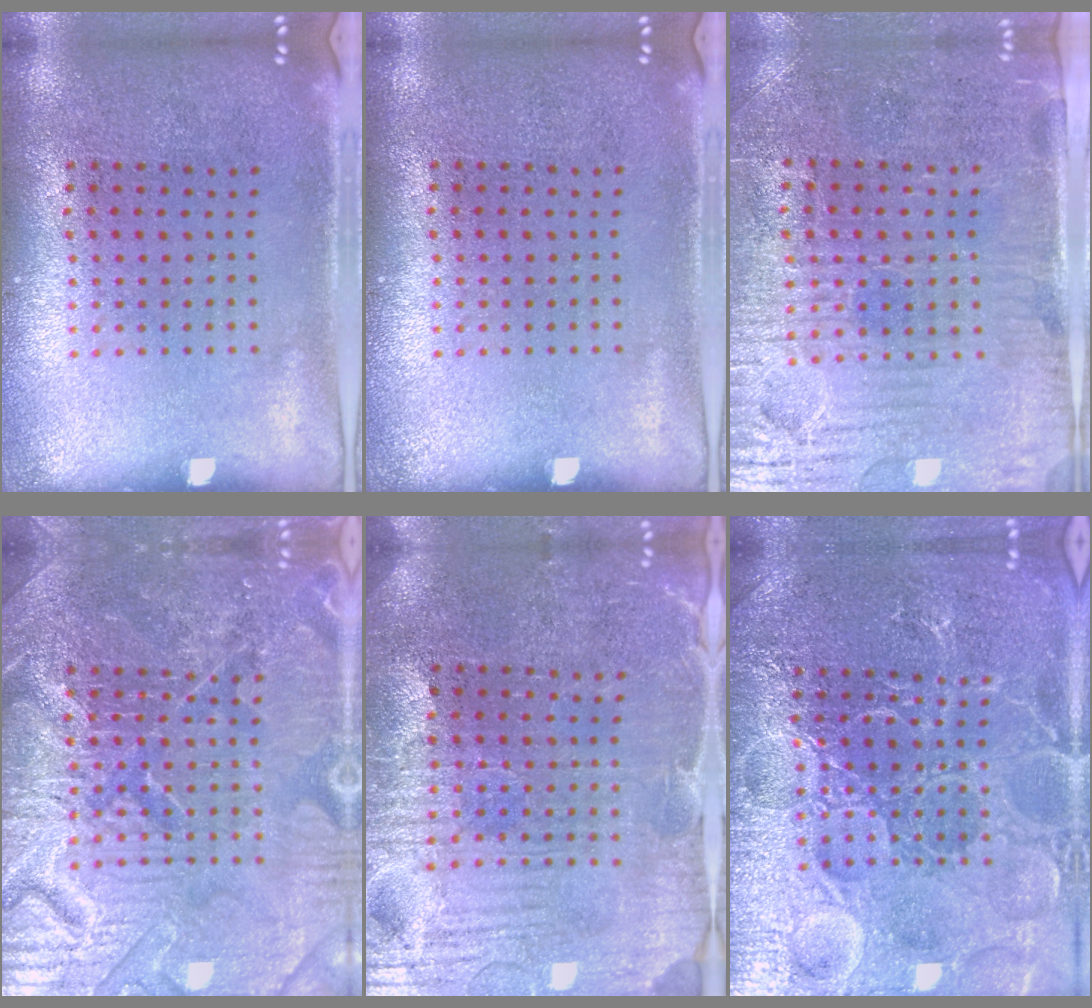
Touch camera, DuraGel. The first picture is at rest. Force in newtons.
{"total": 0.0}
{"total": 3.8, "press": 3.5, "slide": 1.4}
{"total": 7.9, "press": 7.8, "slide": 1.1}
{"total": 4.0, "press": 3.9, "slide": 1.0}
{"total": 7.4, "press": 7.3, "slide": 0.9}